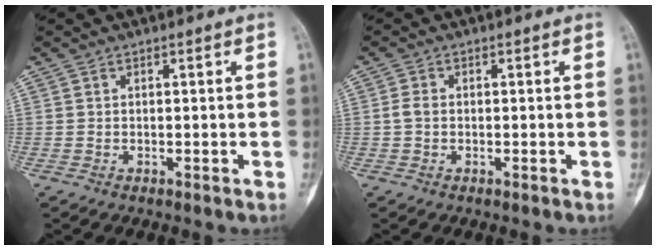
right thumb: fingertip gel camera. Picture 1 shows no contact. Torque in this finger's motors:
{"motor_torque": [-0.06, -0.05, 0.16, -0.16, 0.04]}